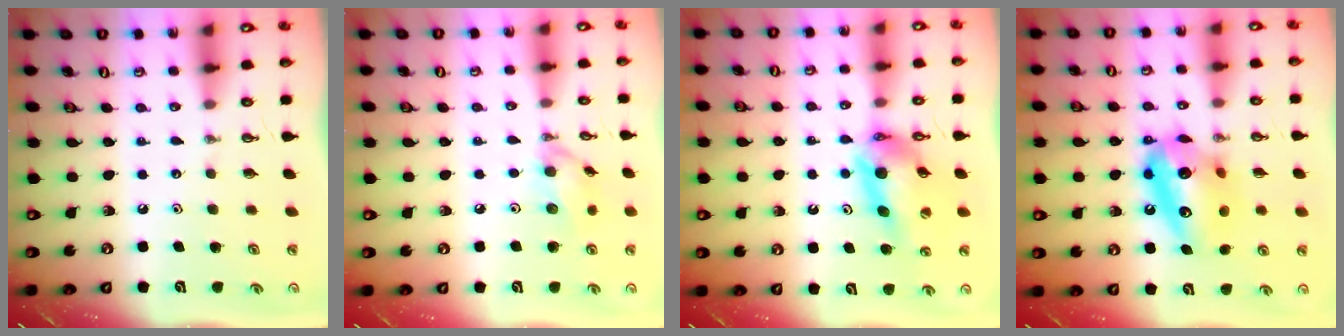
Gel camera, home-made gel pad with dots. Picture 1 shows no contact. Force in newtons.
{"total": 10.0, "press": 10.0, "slide": 1.2}
{"total": 12.8, "press": 12.8, "slide": 1.2}
{"total": 15.5, "press": 15.4, "slide": 1.3}